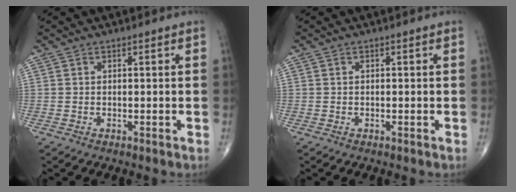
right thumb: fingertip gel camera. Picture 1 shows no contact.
{"total": 0.0}